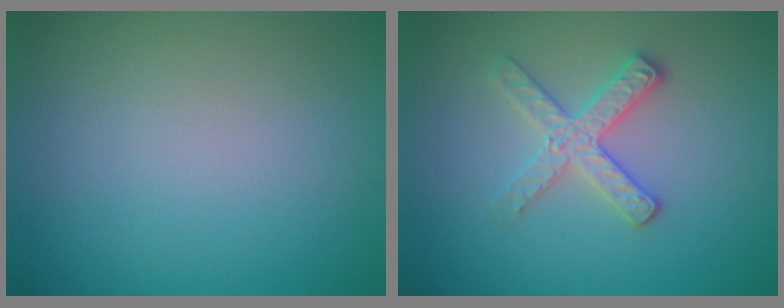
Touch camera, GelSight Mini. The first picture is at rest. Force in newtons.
{"total": 2.9, "press": 2.8, "slide": 0.8}